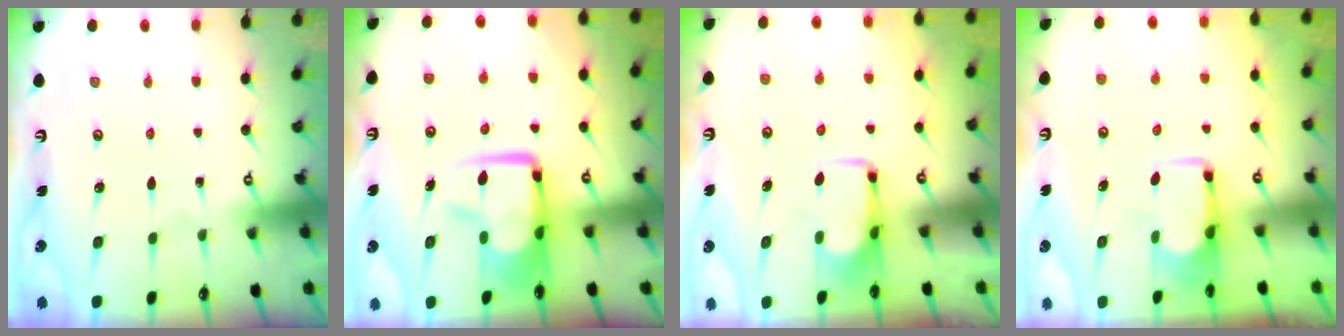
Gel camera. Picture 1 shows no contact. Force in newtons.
{"total": 10.0, "press": 9.8, "slide": 1.9}
{"total": 1.9, "press": 1.9, "slide": 0.2}
{"total": 1.8, "press": 1.6, "slide": 0.7}